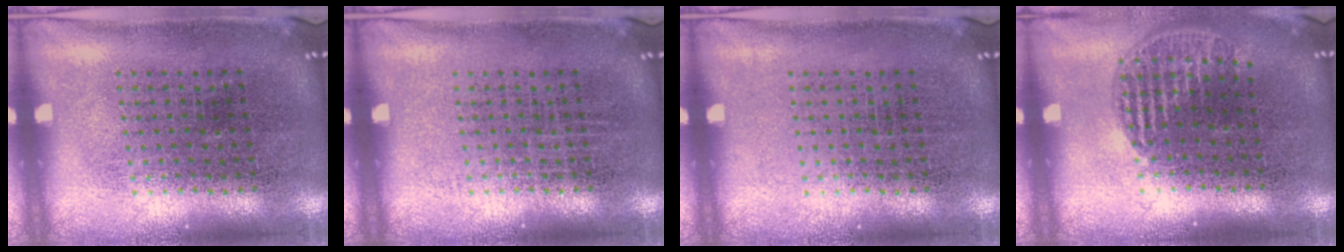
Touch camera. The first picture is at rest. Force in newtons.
{"total": 0.0}
{"total": 0.0}
{"total": 1.2, "press": 1.0, "slide": 0.5}